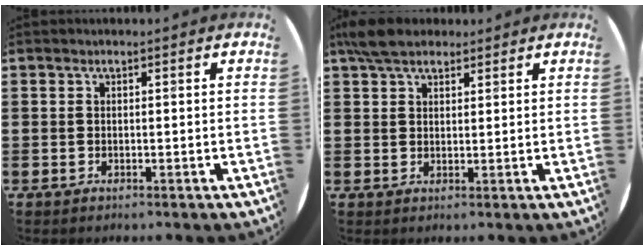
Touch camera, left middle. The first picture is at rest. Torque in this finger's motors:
{"motor_torque": [0.88, -0.73, 0.12, 0.02]}